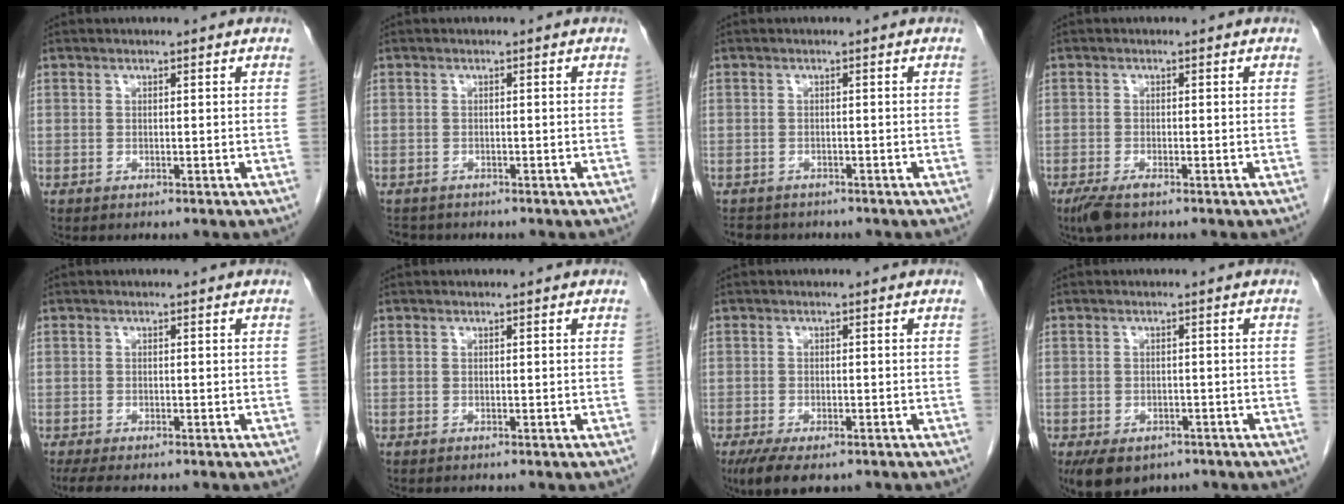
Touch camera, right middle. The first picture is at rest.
{"total": 2.5, "force": [-2.2, 1.1, 0.3], "torque": [-0.009, -0.004, -0.031]}
{"total": 4.1, "force": [-3.5, 1.9, 0.7], "torque": [-0.012, -0.003, -0.047]}
{"total": 3.3, "force": [-2.2, 0.8, 2.2], "torque": [-0.046, -0.008, -0.040]}
{"total": 4.4, "force": [-3.5, 1.1, 2.5], "torque": [-0.040, -0.014, -0.051]}
{"total": 0.0}
{"total": 6.4, "force": [-4.3, 2.4, 4.0], "torque": [-0.067, -0.013, -0.067]}
{"total": 7.2, "force": [-4.8, 4.2, 3.2], "torque": [-0.049, -0.002, -0.068]}